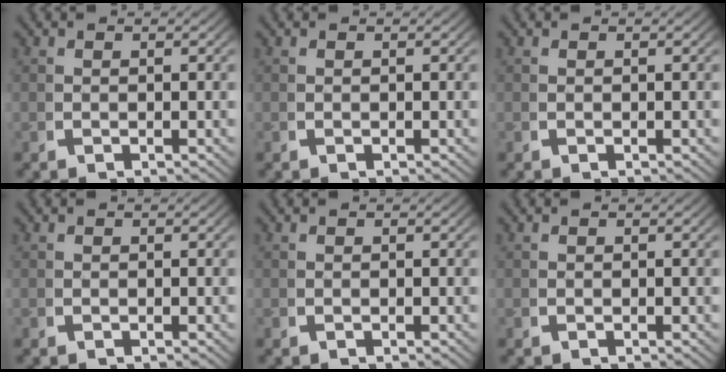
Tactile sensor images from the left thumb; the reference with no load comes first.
{"total": 0.0}
{"total": 0.0}
{"total": 0.0}
{"total": 0.0}
{"total": 0.0}